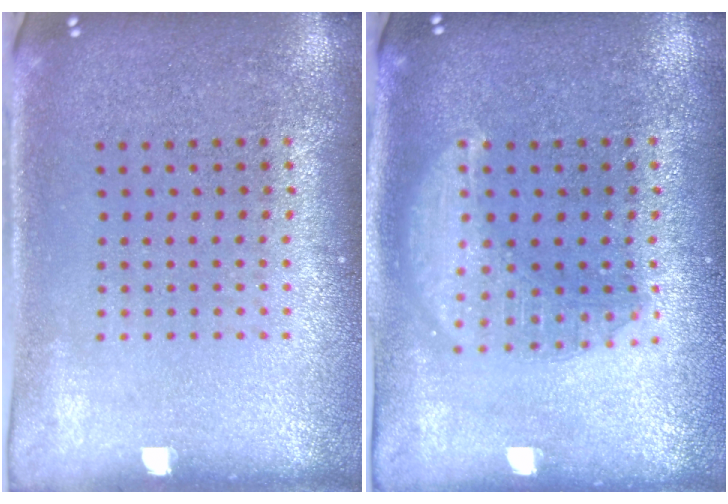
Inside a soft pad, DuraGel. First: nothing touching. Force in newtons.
{"total": 2.9, "press": 2.9, "slide": 0.3}